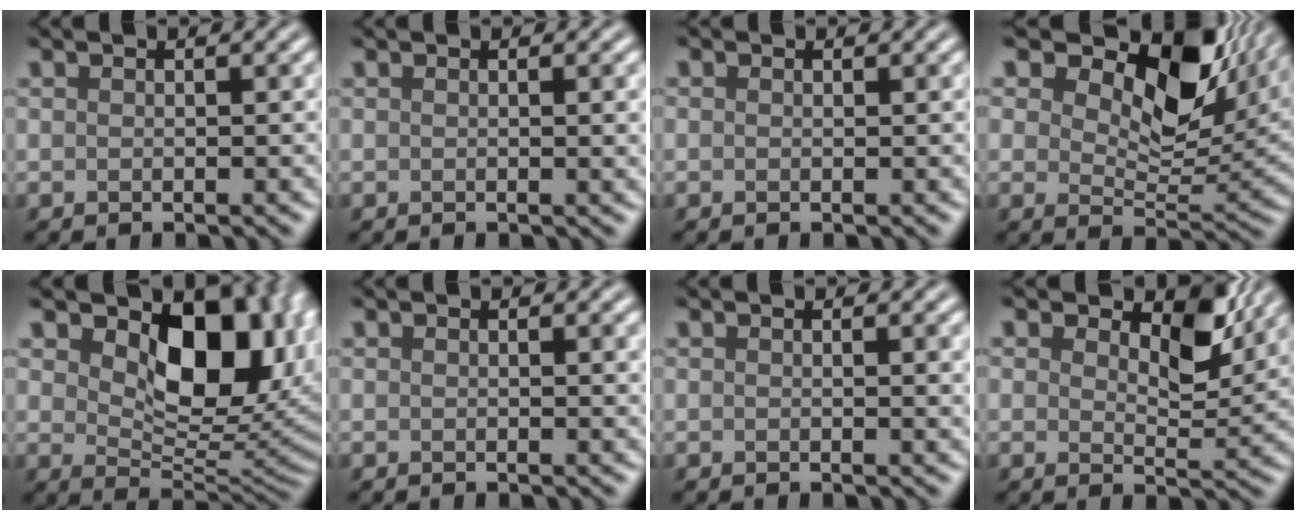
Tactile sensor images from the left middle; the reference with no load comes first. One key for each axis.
{"total": 1.8, "fx": 0.2, "fy": 0.5, "fz": 1.7, "tx": -0.016, "ty": 0.001, "tz": -0.001}
{"total": 0.0}
{"total": 11.7, "fx": 6.4, "fy": 5.9, "fz": 7.8, "tx": -0.117, "ty": -0.001, "tz": 0.099}
{"total": 9.9, "fx": 3.2, "fy": 5.8, "fz": 7.3, "tx": -0.108, "ty": -0.015, "tz": 0.050}
{"total": 0.9, "fx": 0.3, "fy": 0.2, "fz": 0.8, "tx": -0.006, "ty": 0.001, "tz": 0.002}
{"total": 1.5, "fx": 0.3, "fy": 0.4, "fz": 1.4, "tx": -0.012, "ty": 0.001, "tz": 0.001}
{"total": 6.1, "fx": 3.1, "fy": 3.1, "fz": 4.2, "tx": -0.062, "ty": -0.004, "tz": 0.037}